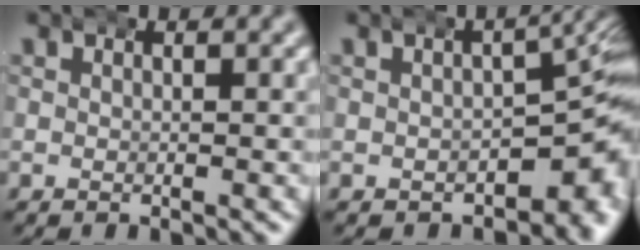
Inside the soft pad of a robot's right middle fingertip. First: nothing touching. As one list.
[{"total": 7.3, "force": [-0.5, 4.1, 6.0], "torque": [-0.043, 0.011, -0.011]}]